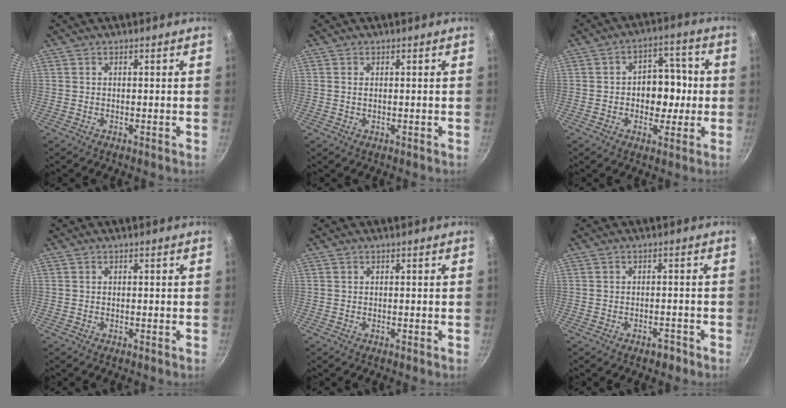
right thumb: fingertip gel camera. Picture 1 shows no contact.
{"total": 0.9, "force": [0.1, 0.5, 0.7], "torque": [-0.014, 0.001, 0.001]}
{"total": 9.7, "force": [-0.7, 7.2, 6.5], "torque": [-0.034, 0.018, -0.016]}
{"total": 0.0}
{"total": 0.0}
{"total": 2.1, "force": [-1.5, 1.1, 1.0], "torque": [-0.006, 0.020, -0.012]}